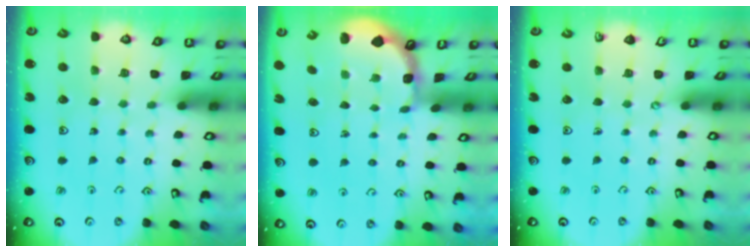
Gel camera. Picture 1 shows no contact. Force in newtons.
{"total": 0.8, "press": 0.8, "slide": 0.2}
{"total": 0.0}